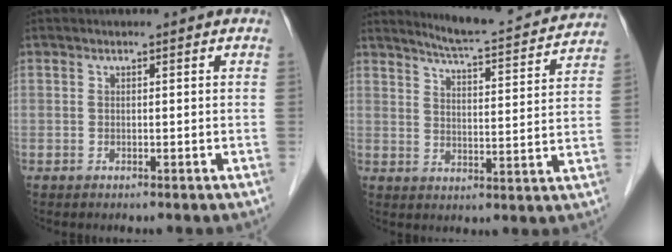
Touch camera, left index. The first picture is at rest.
{"total": 14.3, "force": [13.6, 0.8, 4.3], "torque": [-0.068, -0.021, 0.173]}